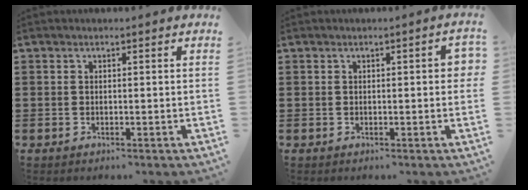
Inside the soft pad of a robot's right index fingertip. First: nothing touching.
{"total": 1.9, "force": [0.0, 0.5, 1.9], "torque": [-0.024, -0.001, -0.003]}